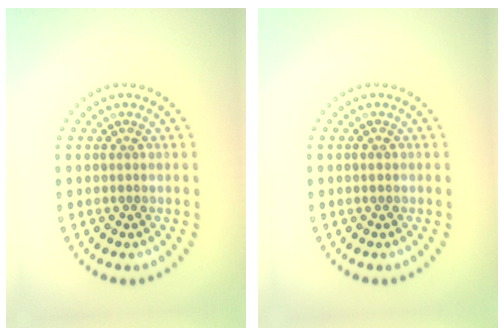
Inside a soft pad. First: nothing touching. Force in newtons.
{"total": 0.7, "press": 0.7, "slide": 0.1}